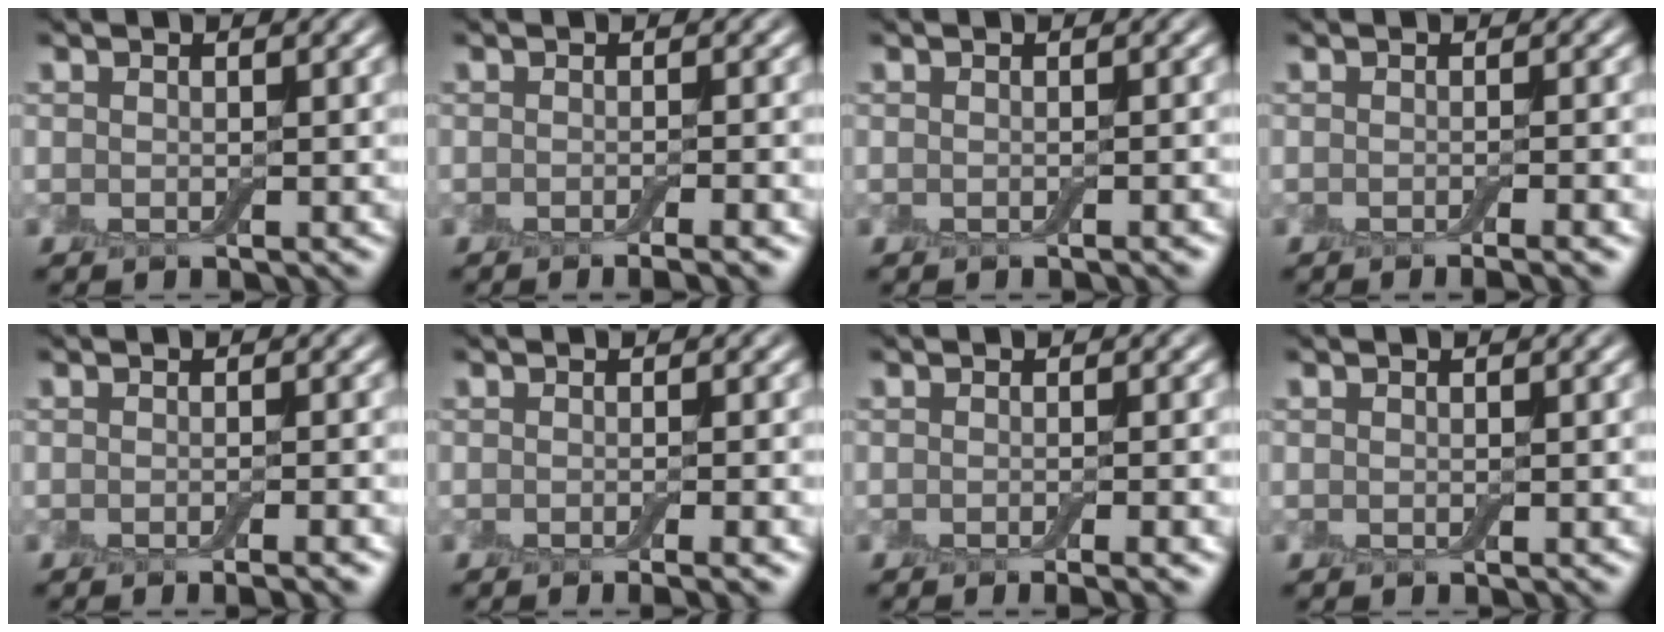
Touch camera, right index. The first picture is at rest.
{"total": 2.9, "force": [-1.5, 0.6, 2.4], "torque": [-0.019, 0.001, -0.022]}
{"total": 0.6, "force": [-0.4, 0.0, 0.5], "torque": [-0.005, 0.002, -0.005]}
{"total": 2.7, "force": [-1.3, 0.6, 2.3], "torque": [-0.017, 0.000, -0.019]}
{"total": 2.5, "force": [-1.3, 0.5, 2.1], "torque": [-0.016, 0.001, -0.018]}
{"total": 3.0, "force": [-1.2, 0.8, 2.6], "torque": [-0.020, -0.001, -0.016]}
{"total": 2.9, "force": [-1.2, 0.8, 2.6], "torque": [-0.020, -0.001, -0.016]}
{"total": 0.0}